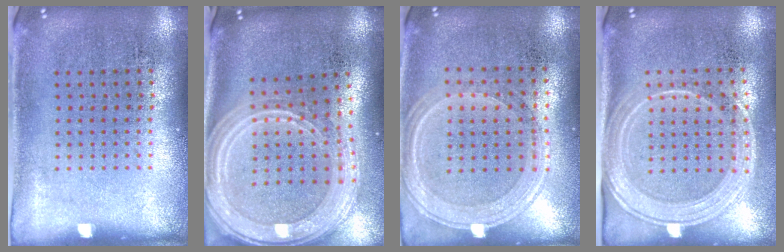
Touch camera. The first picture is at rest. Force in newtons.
{"total": 3.2, "press": 2.5, "slide": 1.9}
{"total": 1.2, "press": 1.1, "slide": 0.2}
{"total": 2.1, "press": 1.8, "slide": 1.1}